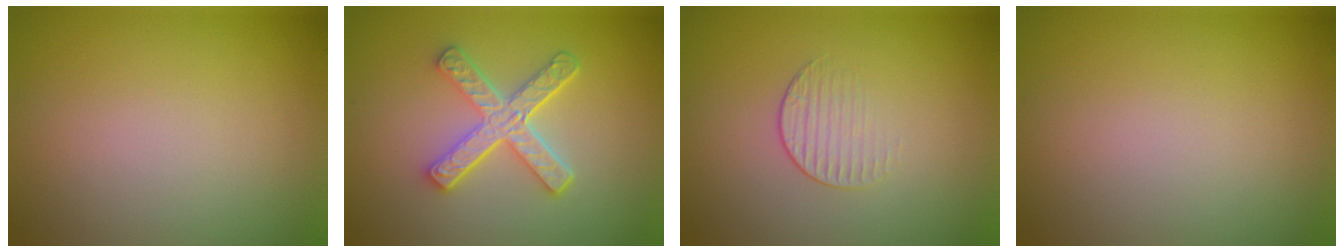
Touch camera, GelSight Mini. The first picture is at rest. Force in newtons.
{"total": 4.9, "press": 3.6, "slide": 3.3}
{"total": 1.5, "press": 0.7, "slide": 1.3}
{"total": 0.0}